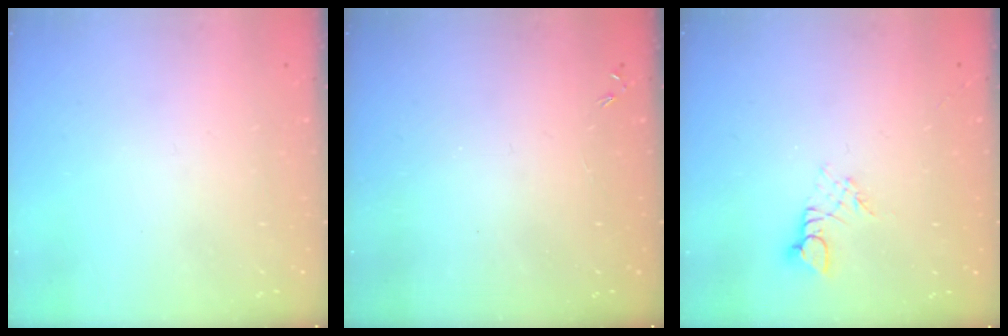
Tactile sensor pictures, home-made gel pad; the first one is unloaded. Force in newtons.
{"total": 0.0}
{"total": 2.3, "press": 2.3, "slide": 0.2}